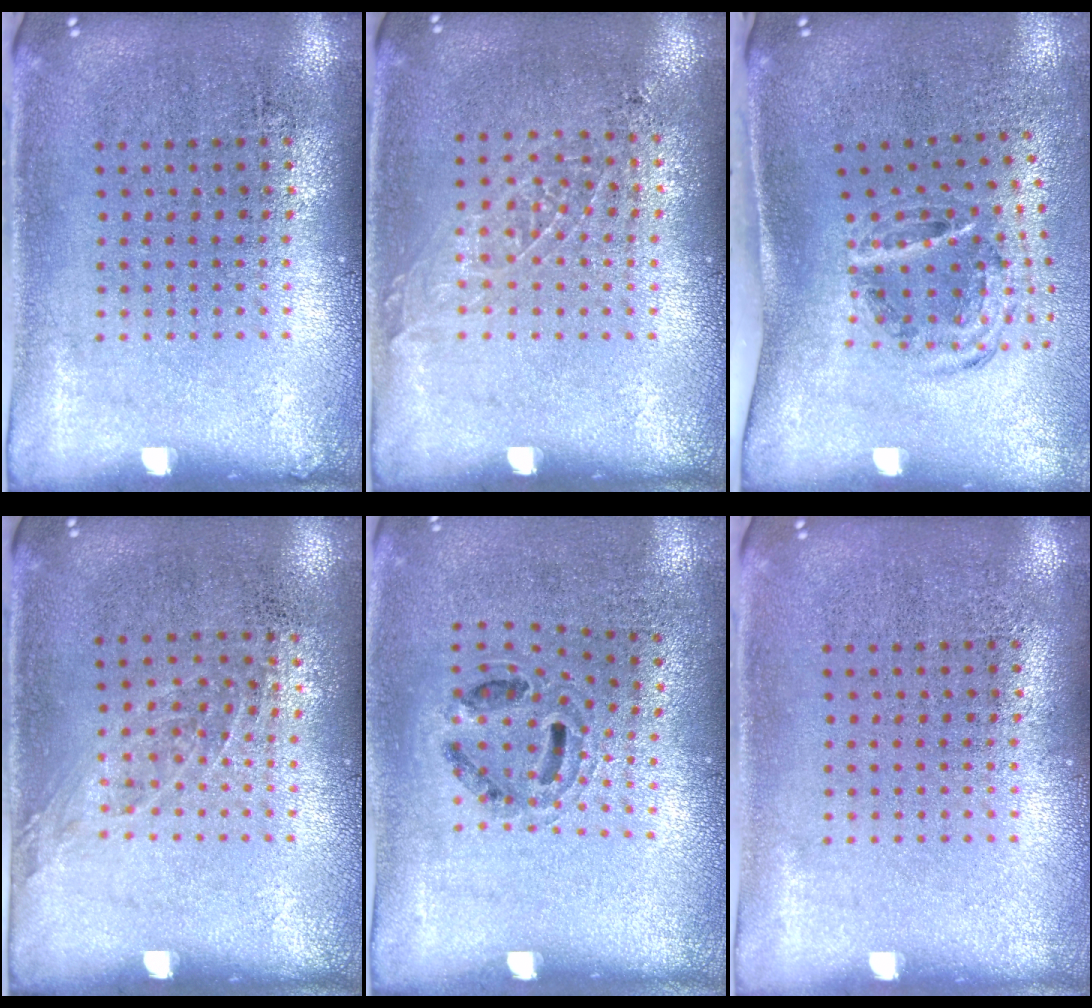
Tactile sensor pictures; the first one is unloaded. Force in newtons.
{"total": 0.9, "press": 0.9, "slide": 0.1}
{"total": 1.2, "press": 1.0, "slide": 0.6}
{"total": 1.0, "press": 0.8, "slide": 0.7}
{"total": 1.0, "press": 0.8, "slide": 0.5}
{"total": 0.0}